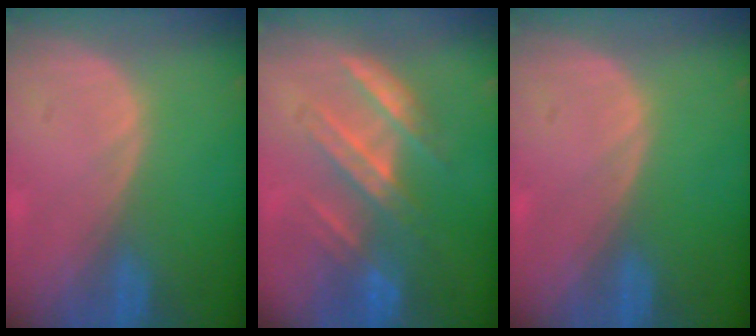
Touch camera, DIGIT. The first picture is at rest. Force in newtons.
{"total": 6.9, "press": 6.8, "slide": 1.2}
{"total": 0.0}